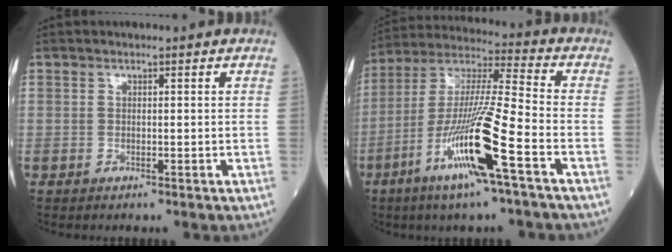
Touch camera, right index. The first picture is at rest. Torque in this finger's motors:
{"motor_torque": [1.78, -0.36, 1.05, 0.21]}